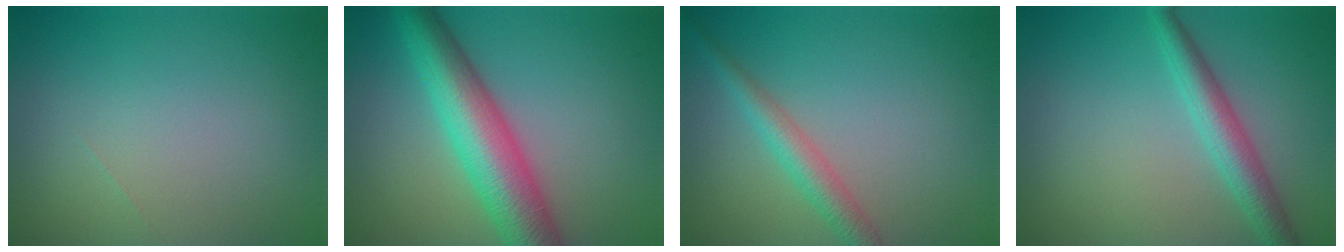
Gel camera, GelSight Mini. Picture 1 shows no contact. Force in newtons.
{"total": 8.6, "press": 8.6, "slide": 0.2}
{"total": 2.9, "press": 2.9, "slide": 0.1}
{"total": 3.6, "press": 3.6, "slide": 0.1}